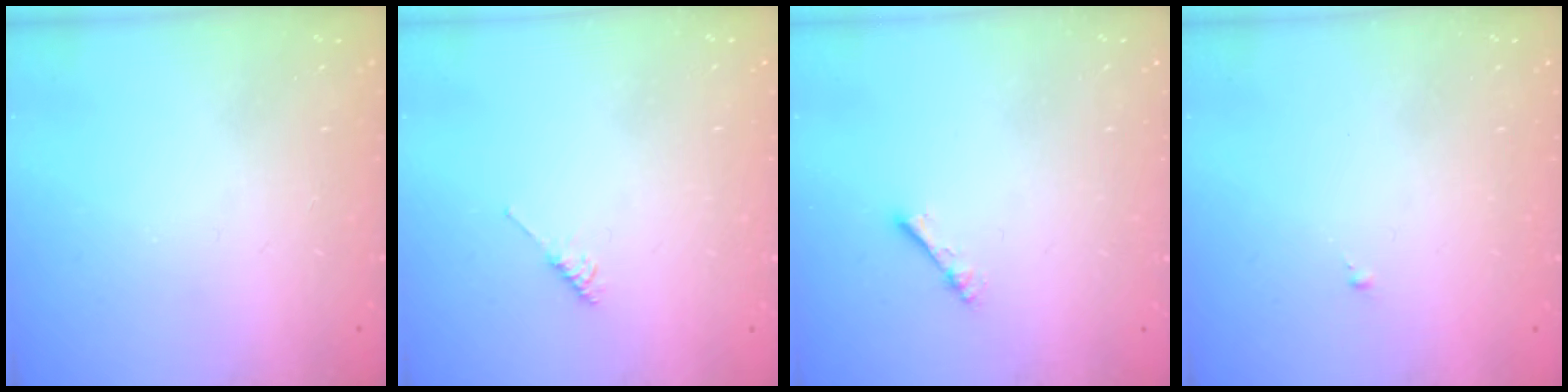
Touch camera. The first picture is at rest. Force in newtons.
{"total": 2.2, "press": 2.2, "slide": 0.5}
{"total": 1.7, "press": 1.7, "slide": 0.2}
{"total": 0.0}